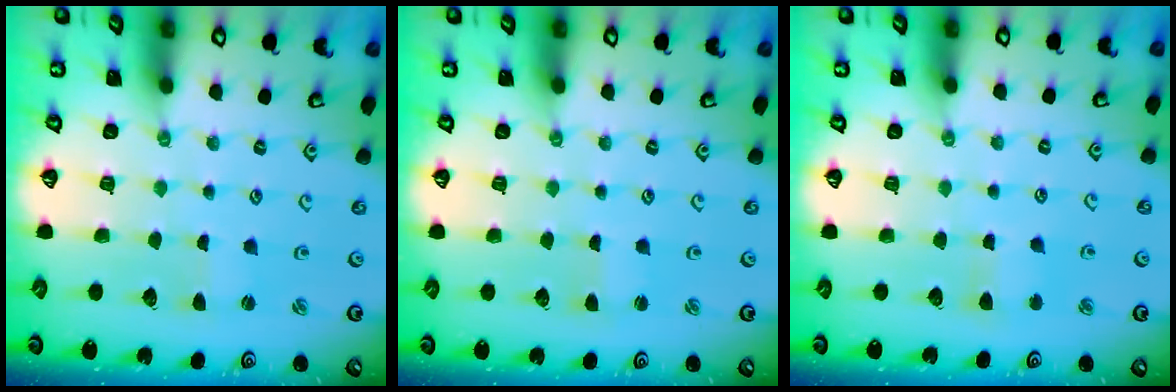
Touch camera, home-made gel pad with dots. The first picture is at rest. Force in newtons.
{"total": 1.4, "press": 1.4, "slide": 0.2}
{"total": 3.5, "press": 3.5, "slide": 0.1}